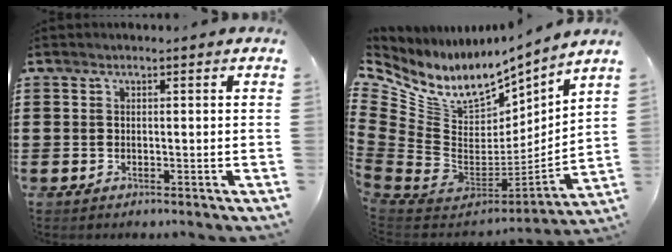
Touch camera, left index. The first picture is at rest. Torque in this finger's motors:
{"motor_torque": [0.80, -0.16, 0.10, 0.05]}